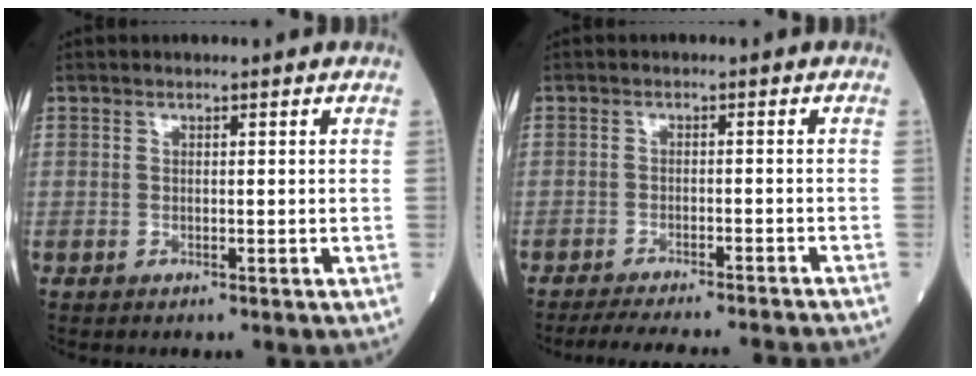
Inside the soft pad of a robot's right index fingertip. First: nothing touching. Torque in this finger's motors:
{"motor_torque": [-0.42, -0.48, 0.18, 0.05]}